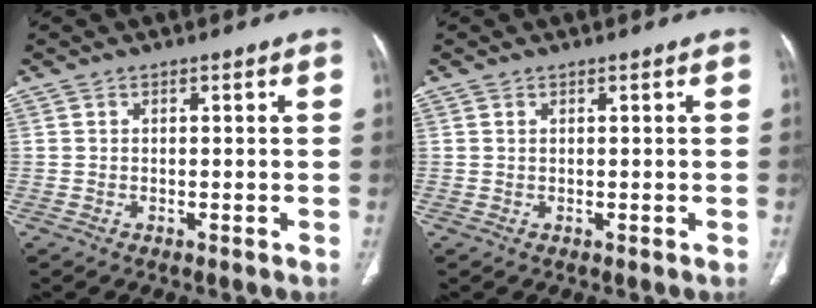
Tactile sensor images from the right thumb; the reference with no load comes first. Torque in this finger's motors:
{"motor_torque": [0.19, -0.02, -0.10, -0.26, 0.03]}